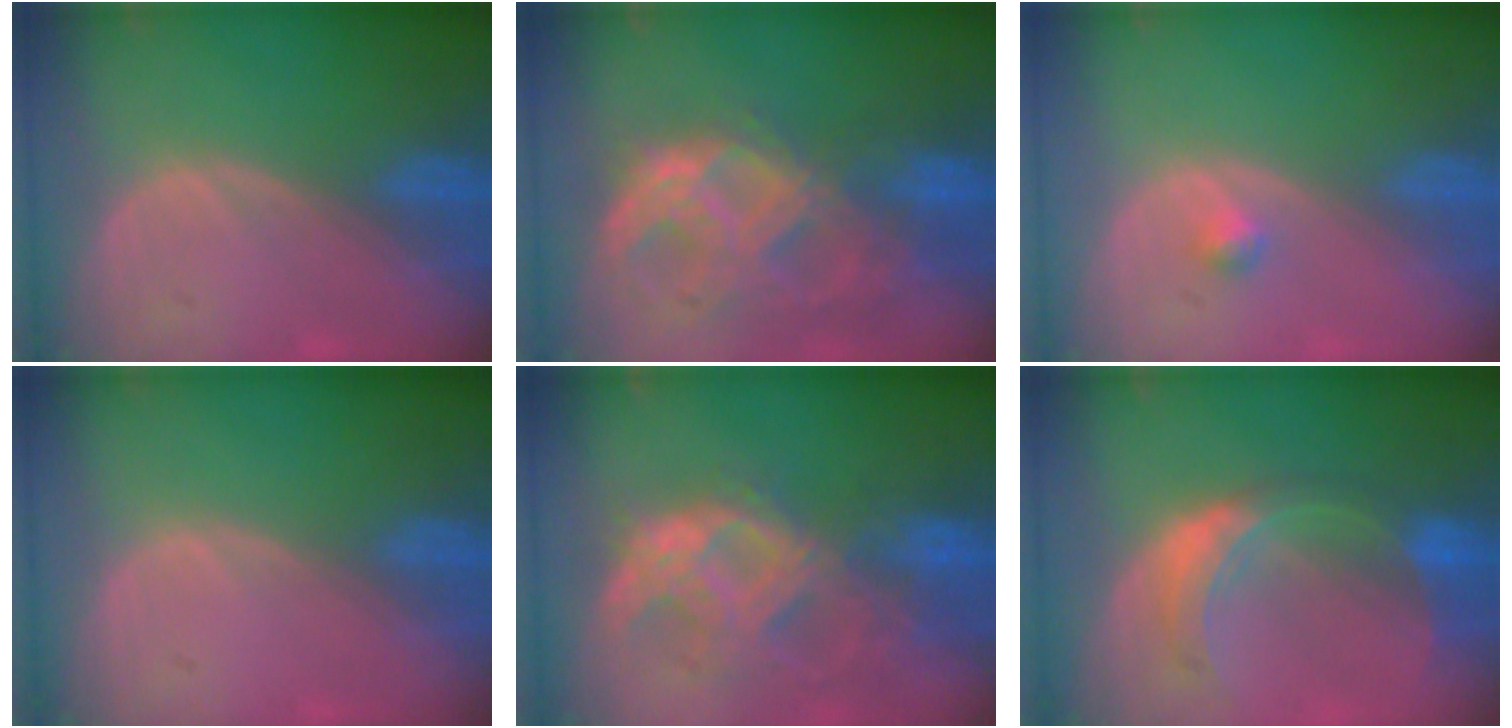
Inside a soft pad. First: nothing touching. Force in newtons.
{"total": 11.4, "press": 9.6, "slide": 6.2}
{"total": 1.1, "press": 1.1, "slide": 0.1}
{"total": 0.0}
{"total": 10.6, "press": 9.2, "slide": 5.3}
{"total": 7.8, "press": 6.9, "slide": 3.6}